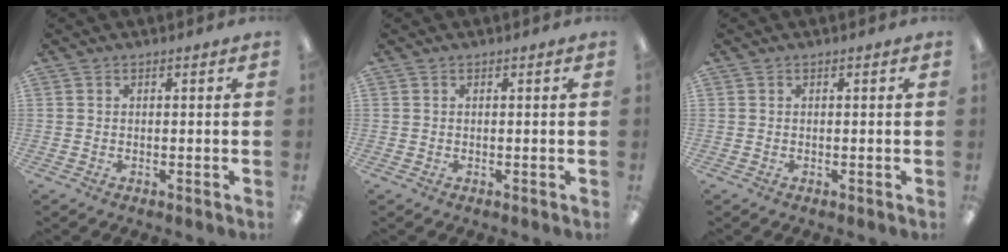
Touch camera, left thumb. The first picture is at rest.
{"total": 0.0}
{"total": 0.0}